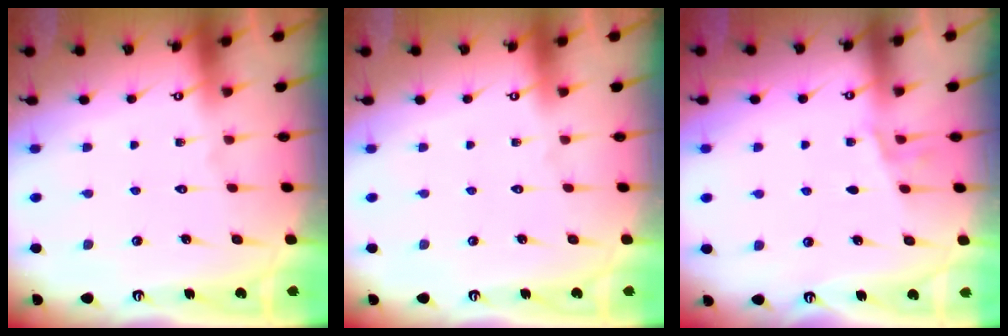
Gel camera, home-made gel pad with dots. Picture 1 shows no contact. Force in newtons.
{"total": 0.0}
{"total": 4.2, "press": 3.4, "slide": 2.5}